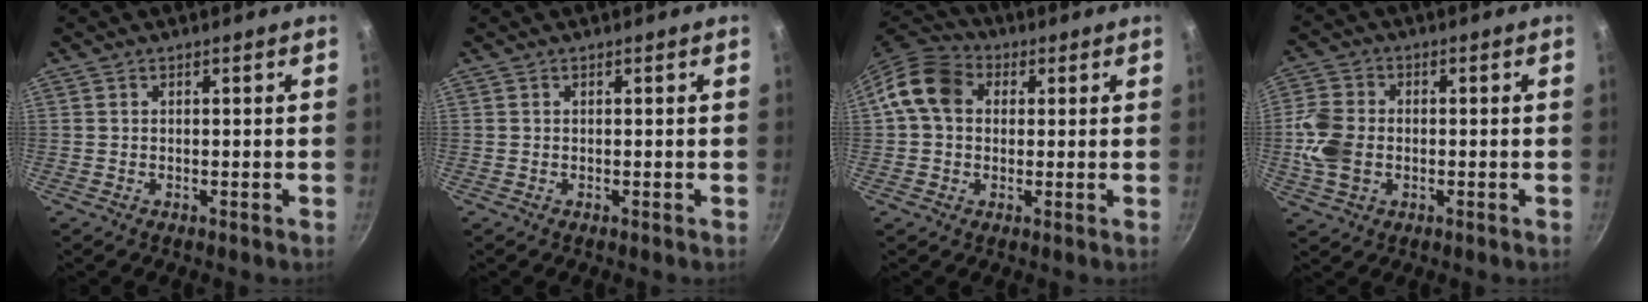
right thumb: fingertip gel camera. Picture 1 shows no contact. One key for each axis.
{"total": 0.0}
{"total": 9.6, "fx": 1.7, "fy": 7.7, "fz": 5.6, "tx": -0.076, "ty": 0.021, "tz": 0.010}
{"total": 8.7, "fx": -1.0, "fy": 6.4, "fz": 5.7, "tx": -0.108, "ty": 0.005, "tz": -0.027}